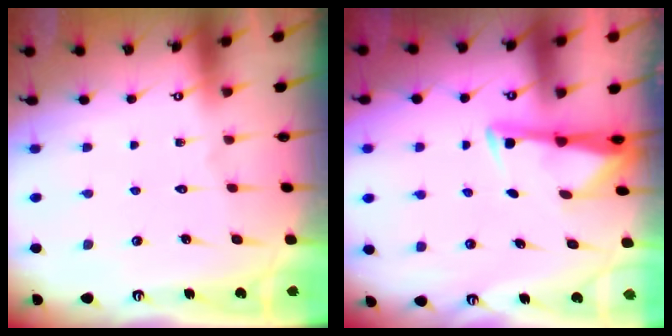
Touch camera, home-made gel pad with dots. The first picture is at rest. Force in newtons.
{"total": 3.2, "press": 3.2, "slide": 0.5}